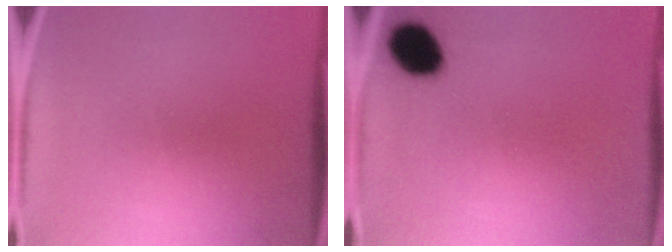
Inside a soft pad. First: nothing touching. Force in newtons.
{"total": 8.2}